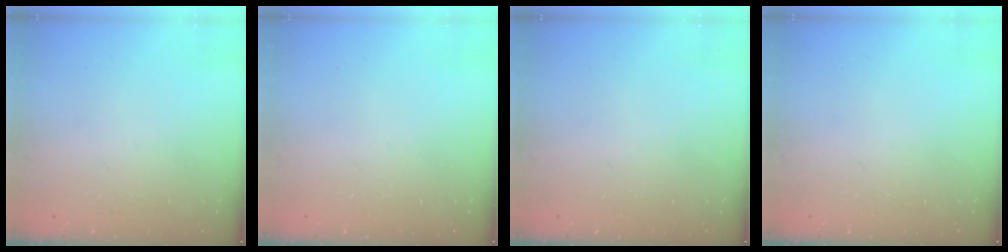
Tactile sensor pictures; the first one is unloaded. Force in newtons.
{"total": 0.0}
{"total": 0.0}
{"total": 0.0}